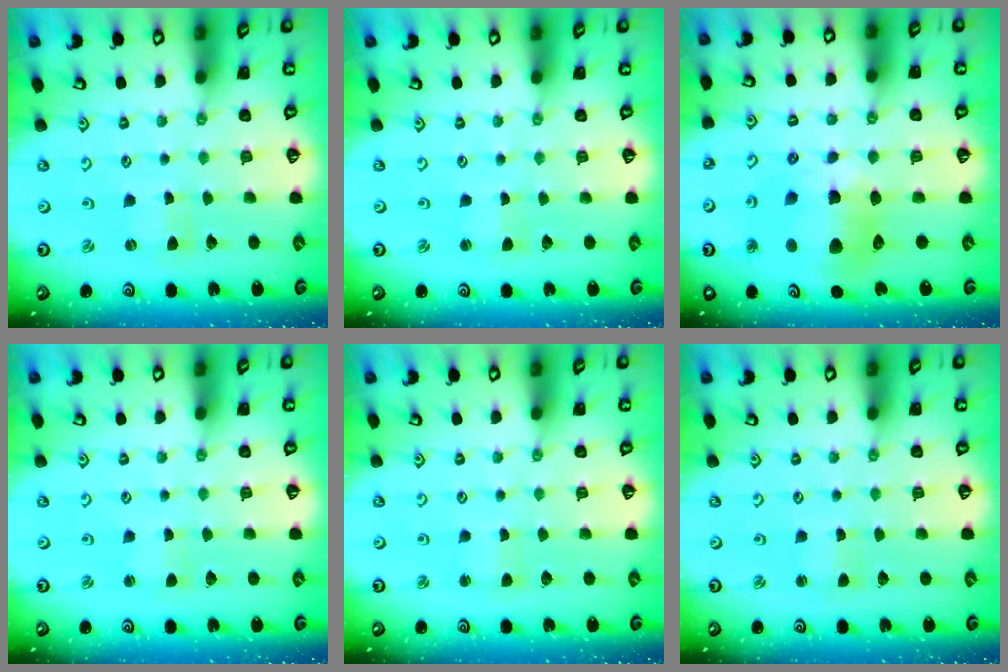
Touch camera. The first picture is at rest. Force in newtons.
{"total": 0.6, "press": 0.6, "slide": 0.0}
{"total": 14.0, "press": 13.8, "slide": 2.2}
{"total": 0.9, "press": 0.9, "slide": 0.1}
{"total": 2.3, "press": 2.3, "slide": 0.4}
{"total": 1.5, "press": 1.5, "slide": 0.0}